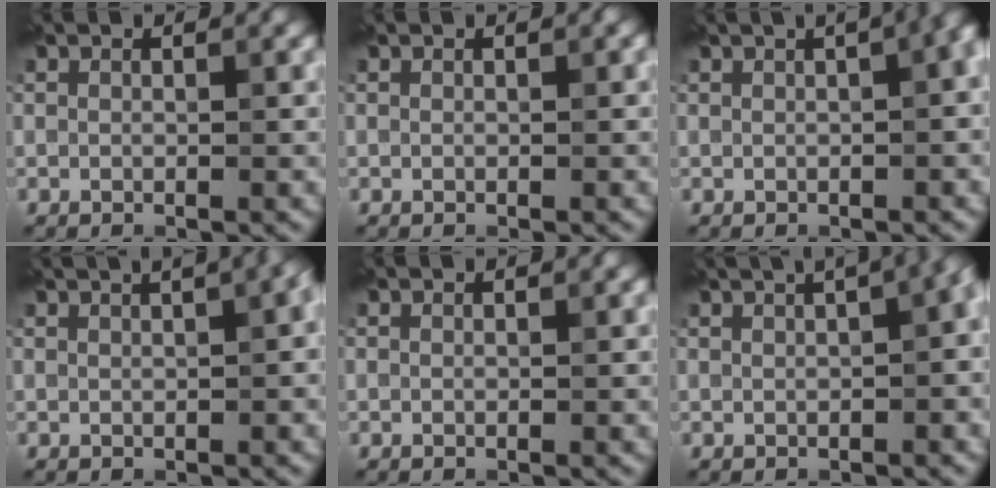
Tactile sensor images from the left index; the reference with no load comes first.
{"total": 0.0}
{"total": 12.7, "force": [3.4, 6.1, 10.7], "torque": [-0.091, 0.064, 0.020]}
{"total": 5.5, "force": [2.6, 1.9, 4.5], "torque": [-0.045, 0.028, 0.031]}
{"total": 0.0}
{"total": 14.9, "force": [5.2, 7.2, 12.0], "torque": [-0.119, 0.070, 0.054]}